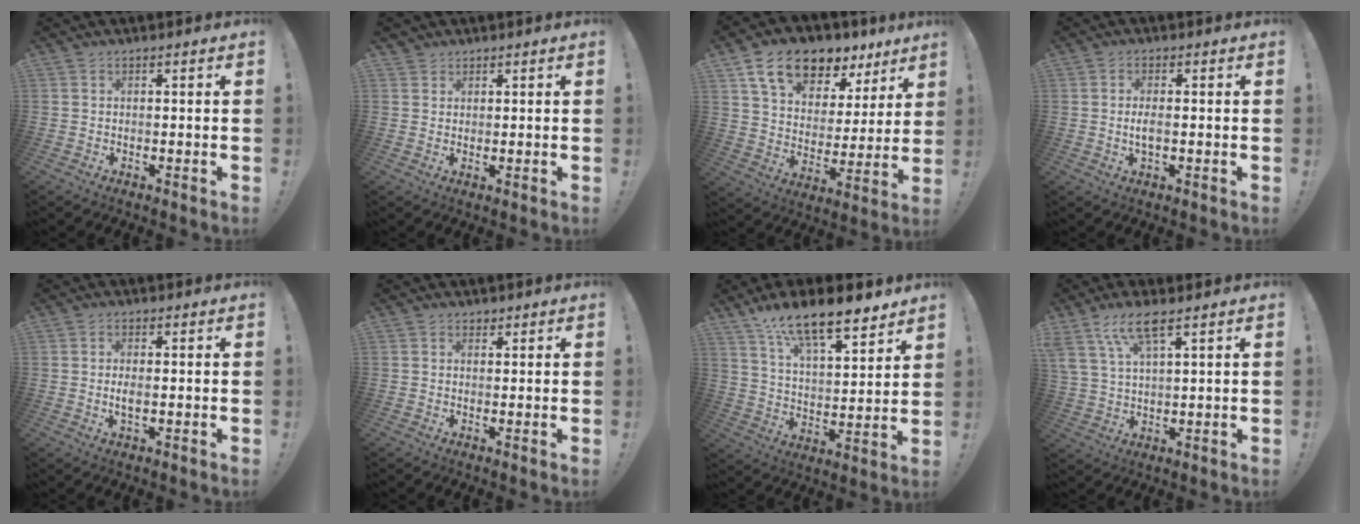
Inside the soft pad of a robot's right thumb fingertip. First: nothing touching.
{"total": 2.1, "force": [1.8, 1.2, 0.1], "torque": [0.003, -0.008, 0.032]}
{"total": 15.4, "force": [10.4, 8.4, 7.7], "torque": [-0.130, -0.064, 0.187]}
{"total": 3.5, "force": [-0.4, 1.4, 3.2], "torque": [-0.062, 0.002, -0.008]}
{"total": 2.8, "force": [-0.2, 1.2, 2.6], "torque": [-0.044, -0.003, -0.007]}
{"total": 1.5, "force": [1.1, 0.9, 0.5], "torque": [0.000, -0.005, 0.020]}
{"total": 14.8, "force": [11.6, 4.2, 8.1], "torque": [-0.147, -0.082, 0.205]}
{"total": 9.3, "force": [6.1, 2.9, 6.4], "torque": [-0.127, -0.017, 0.116]}